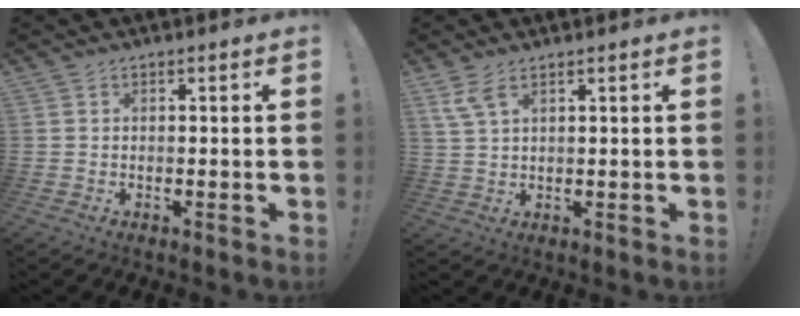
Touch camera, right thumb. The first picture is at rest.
{"total": 5.1, "force": [3.1, 1.7, 3.7], "torque": [-0.074, -0.005, 0.058]}